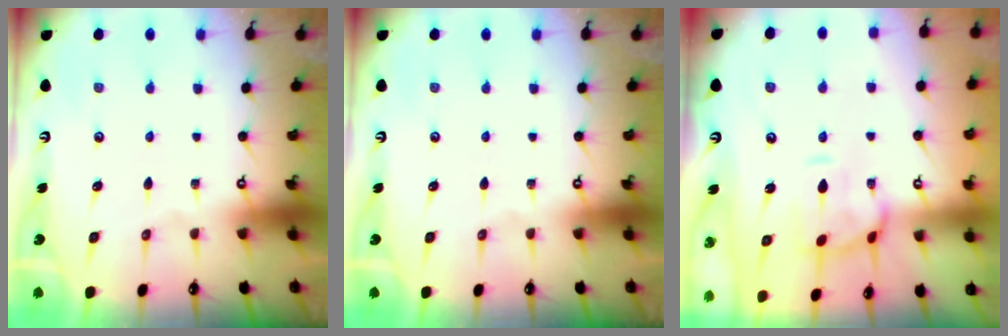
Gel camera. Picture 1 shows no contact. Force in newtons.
{"total": 0.0}
{"total": 1.3, "press": 1.3, "slide": 0.3}